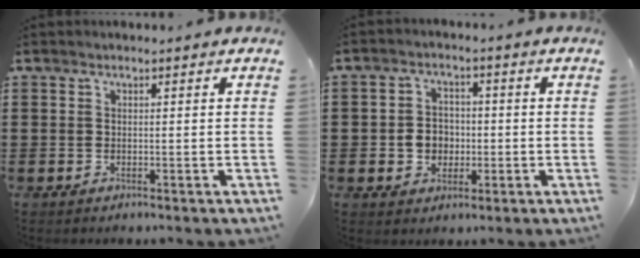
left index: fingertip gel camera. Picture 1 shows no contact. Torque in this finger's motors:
{"motor_torque": [0.85, 0.84, 0.14, 0.06]}